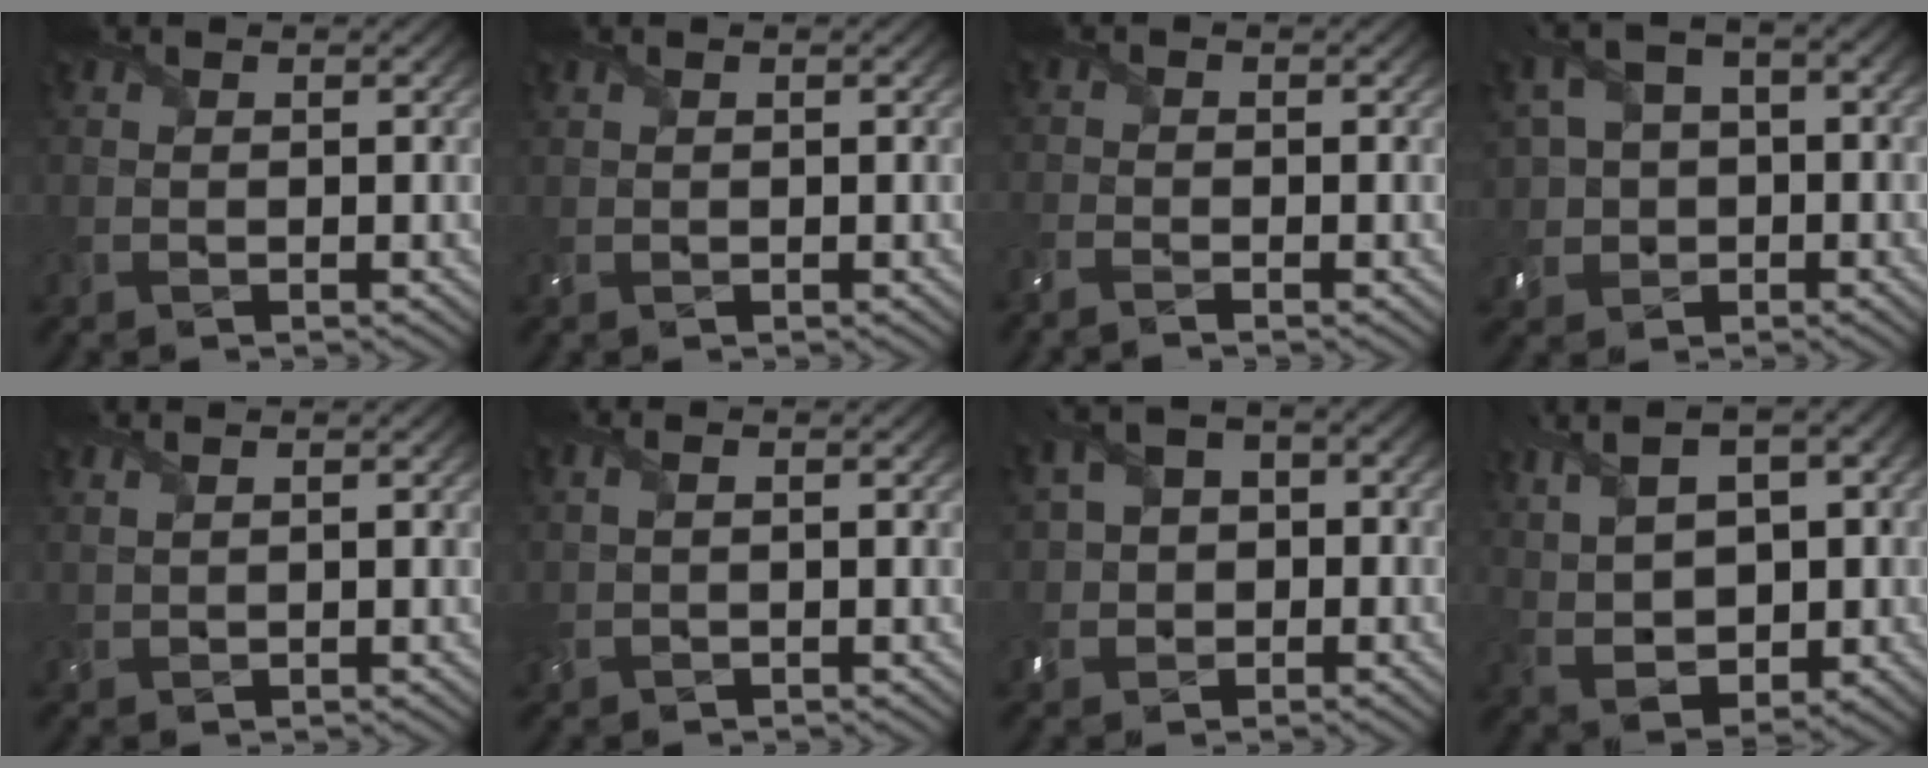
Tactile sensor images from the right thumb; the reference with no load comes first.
{"total": 0.6, "force": [0.3, 0.2, 0.4], "torque": [-0.011, 0.002, 0.009]}
{"total": 2.4, "force": [-2.0, 0.7, 1.2], "torque": [-0.033, -0.008, -0.047]}
{"total": 7.8, "force": [0.4, 6.0, 5.0], "torque": [-0.134, -0.002, 0.018]}
{"total": 1.3, "force": [1.0, 0.3, 0.8], "torque": [-0.016, 0.000, 0.025]}
{"total": 1.7, "force": [0.4, 0.7, 1.5], "torque": [-0.042, 0.004, 0.013]}
{"total": 6.0, "force": [0.1, 4.8, 3.5], "torque": [-0.088, 0.004, -0.002]}
{"total": 10.3, "force": [2.5, 5.9, 8.1], "torque": [-0.179, 0.005, 0.057]}